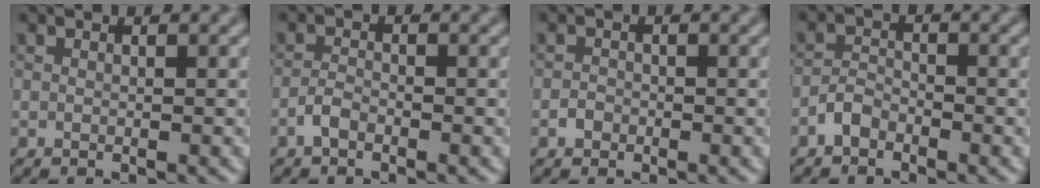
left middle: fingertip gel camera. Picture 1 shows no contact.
{"total": 1.3, "force": [-0.9, 0.6, 0.8], "torque": [-0.016, 0.004, -0.022]}
{"total": 1.0, "force": [-0.5, 0.8, 0.2], "torque": [-0.001, 0.000, -0.010]}
{"total": 1.7, "force": [-1.3, 0.9, 0.7], "torque": [-0.011, 0.007, -0.029]}